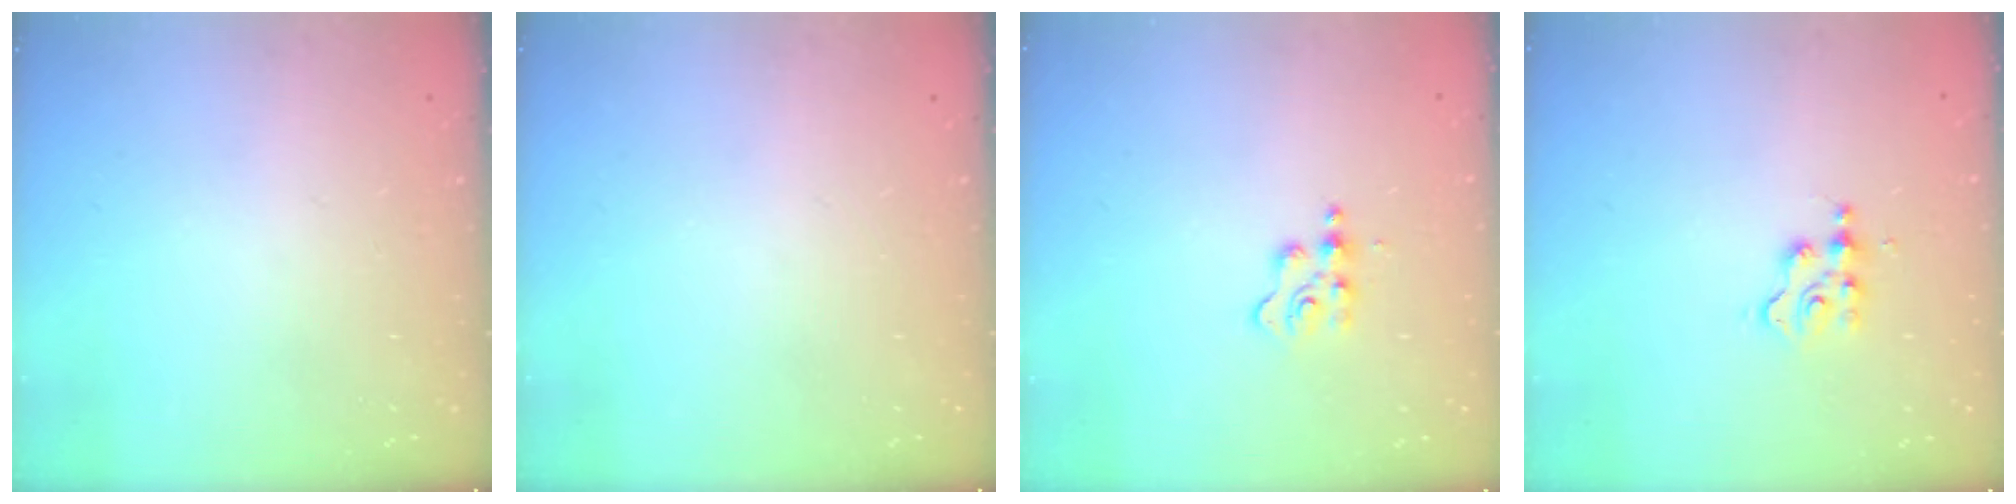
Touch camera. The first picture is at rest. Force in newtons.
{"total": 0.0}
{"total": 3.4, "press": 3.3, "slide": 0.6}
{"total": 2.9, "press": 2.8, "slide": 0.3}